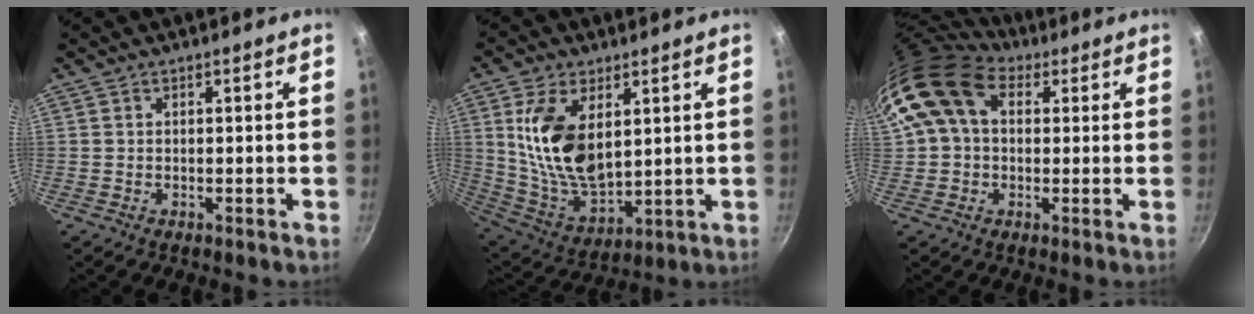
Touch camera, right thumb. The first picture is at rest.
{"total": 16.0, "force": [4.3, 8.8, 12.7], "torque": [-0.226, -0.033, 0.096]}
{"total": 13.4, "force": [4.1, 9.5, 8.5], "torque": [-0.152, 0.019, 0.060]}